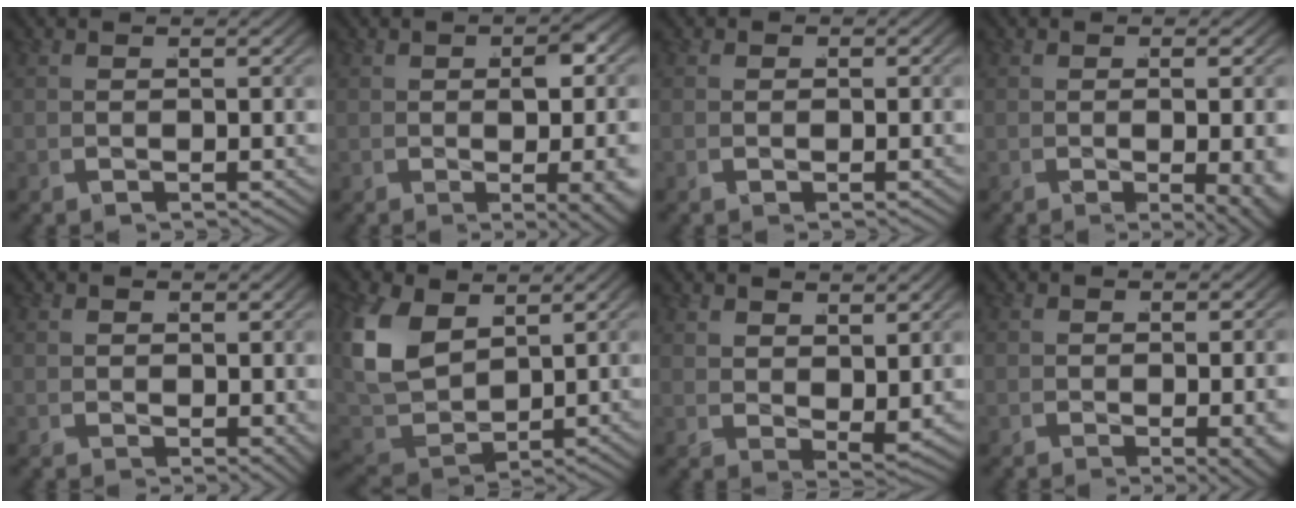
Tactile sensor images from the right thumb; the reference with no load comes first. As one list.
[{"total": 4.2, "force": [-0.3, 1.2, 4.0], "torque": [-0.050, -0.008, -0.002]}, {"total": 0.7, "force": [-0.4, 0.4, -0.4], "torque": [0.002, -0.007, -0.006]}, {"total": 3.9, "force": [-0.8, 0.9, 3.7], "torque": [-0.054, -0.014, -0.005]}, {"total": 0.7, "force": [0.6, 0.0, 0.1], "torque": [0.003, -0.001, 0.015]}, {"total": 6.7, "force": [0.5, 4.7, 4.8], "torque": [-0.140, -0.025, 0.019]}, {"total": 1.9, "force": [1.5, 0.4, 1.0], "torque": [-0.017, -0.002, 0.030]}, {"total": 2.1, "force": [-0.6, 0.5, 1.9], "torque": [-0.027, -0.013, 0.001]}]